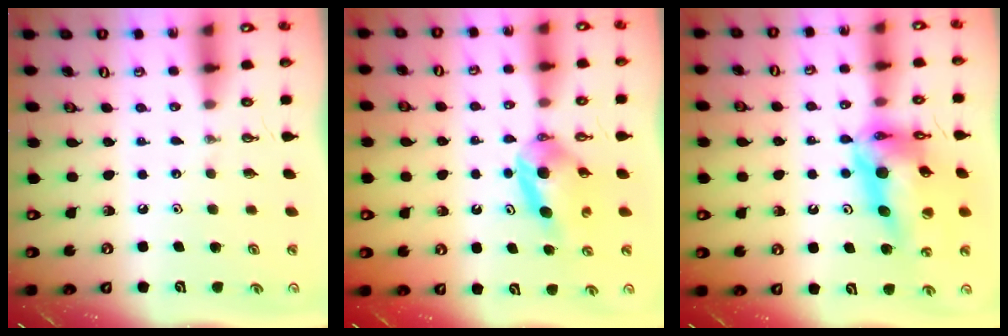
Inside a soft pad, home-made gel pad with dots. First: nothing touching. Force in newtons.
{"total": 5.9, "press": 5.8, "slide": 1.0}
{"total": 19.4, "press": 19.3, "slide": 1.8}